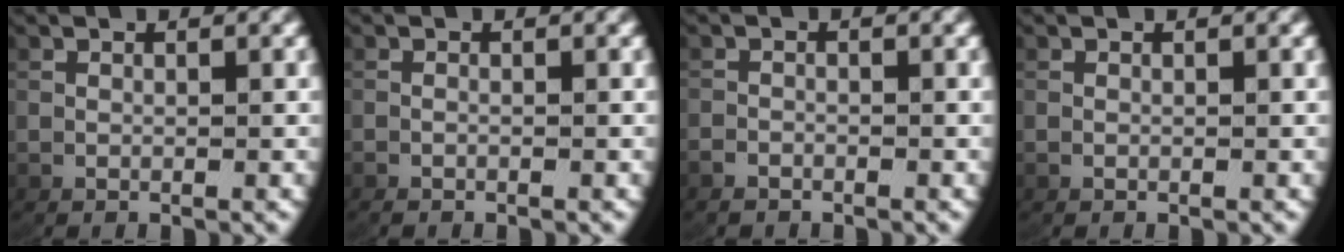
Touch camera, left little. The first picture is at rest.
{"total": 0.8, "force": [-0.8, 0.1, 0.3], "torque": [-0.011, -0.004, -0.013]}
{"total": 1.0, "force": [-1.0, -0.3, -0.1], "torque": [-0.001, -0.008, -0.015]}
{"total": 0.0}